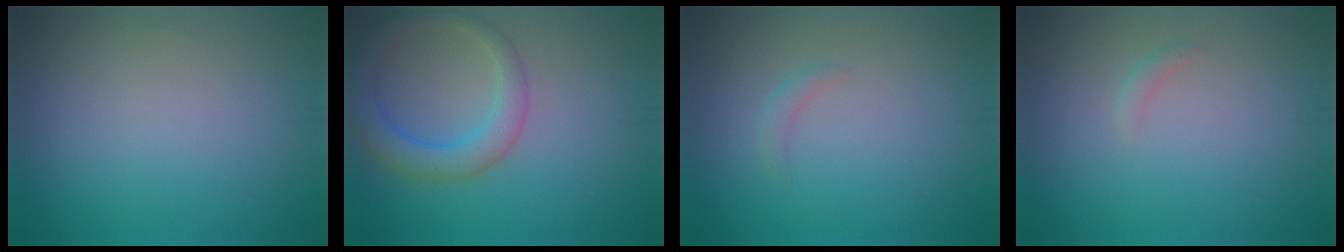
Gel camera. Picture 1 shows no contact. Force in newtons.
{"total": 3.8, "press": 3.8, "slide": 0.2}
{"total": 0.8, "press": 0.8, "slide": 0.0}
{"total": 0.6, "press": 0.6, "slide": 0.0}